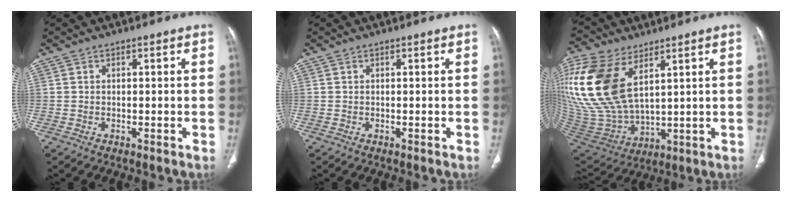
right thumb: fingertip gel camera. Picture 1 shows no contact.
{"total": 0.0}
{"total": 21.6, "force": [8.2, 12.1, 15.9], "torque": [-0.352, -0.035, 0.172]}